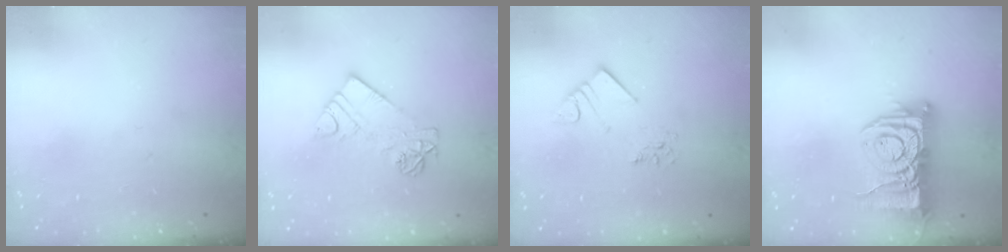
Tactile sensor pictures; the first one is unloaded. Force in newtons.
{"total": 10.1, "press": 10.0, "slide": 0.7}
{"total": 3.4, "press": 3.4, "slide": 0.2}
{"total": 11.3, "press": 11.2, "slide": 1.4}